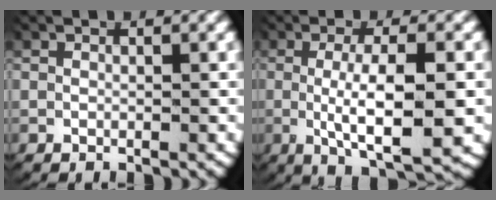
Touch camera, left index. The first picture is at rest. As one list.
[{"total": 7.7, "force": [-1.9, 2.7, 6.9], "torque": [-0.129, -0.024, -0.017]}]